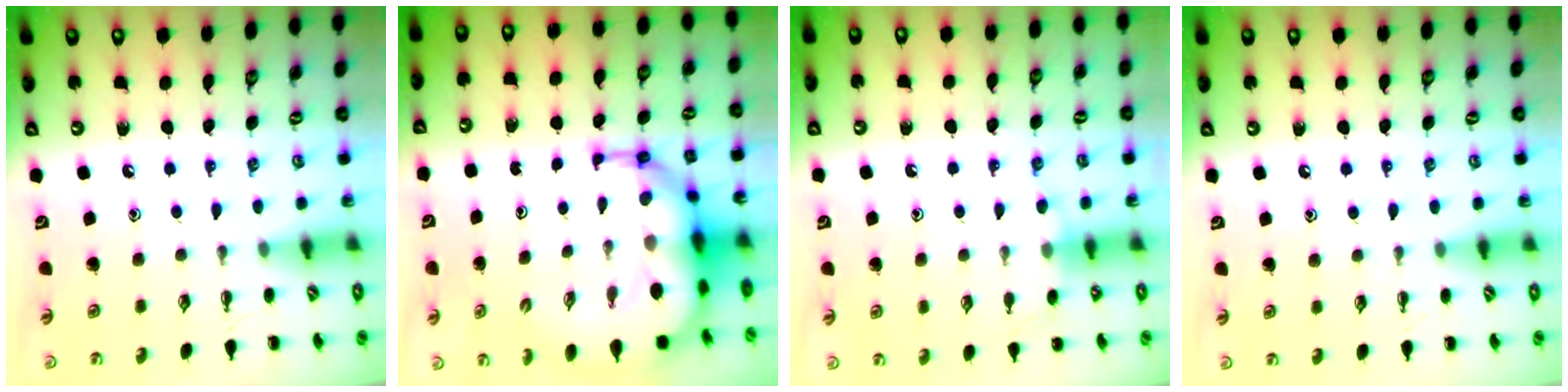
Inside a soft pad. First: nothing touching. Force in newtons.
{"total": 12.5, "press": 12.0, "slide": 3.7}
{"total": 7.9, "press": 7.4, "slide": 2.6}
{"total": 4.6, "press": 4.4, "slide": 1.3}